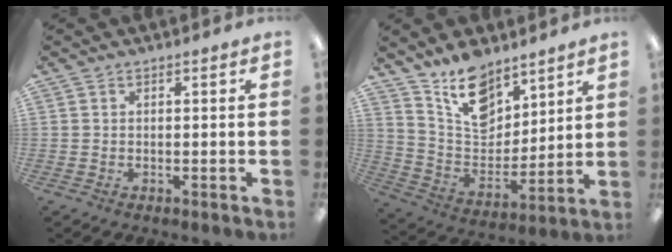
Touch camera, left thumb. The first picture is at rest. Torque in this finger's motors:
{"motor_torque": [0.17, 0.13, 0.36, -0.25, 0.05]}